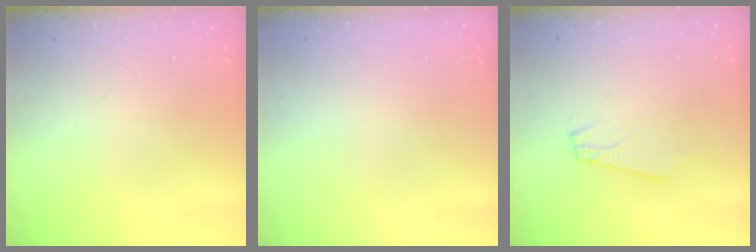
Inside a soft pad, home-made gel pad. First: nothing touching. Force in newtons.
{"total": 0.0}
{"total": 1.8, "press": 1.8, "slide": 0.1}